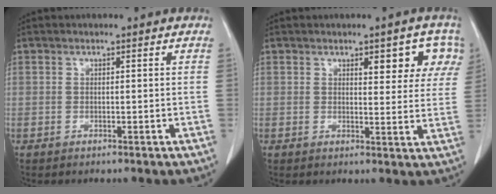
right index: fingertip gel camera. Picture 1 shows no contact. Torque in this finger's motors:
{"motor_torque": [0.23, 0.10, 0.12, 0.01]}